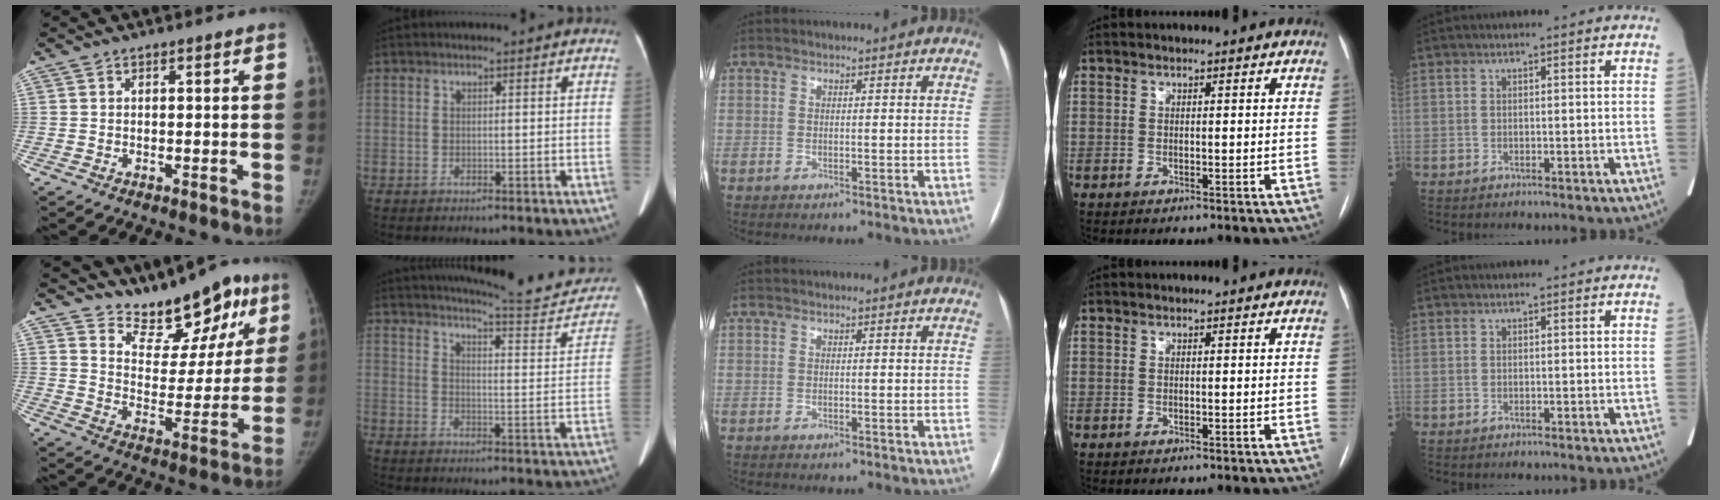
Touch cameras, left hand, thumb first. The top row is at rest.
{"thumb": {"total": 15.7, "force": [12.1, 7.5, 6.6], "torque": [-0.031, -0.078, 0.178]}, "index": {"total": 17.6, "force": [16.4, 2.1, 6.0], "torque": [-0.074, -0.046, 0.196]}}